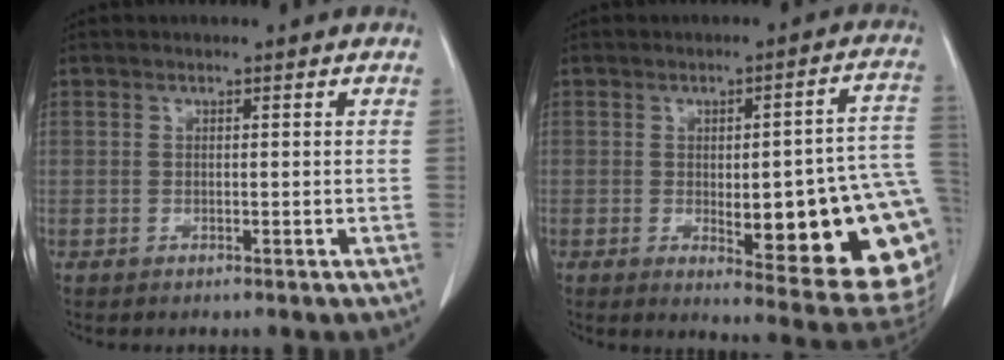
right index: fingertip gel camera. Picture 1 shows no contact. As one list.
[{"total": 21.7, "force": [-3.1, 4.4, 21.0], "torque": [-0.175, 0.007, -0.018]}]